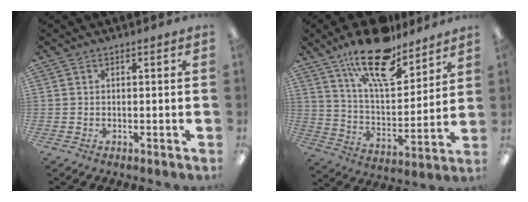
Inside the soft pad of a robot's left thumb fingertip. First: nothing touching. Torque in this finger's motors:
{"motor_torque": [0.40, 0.68, 1.53, -1.24, 0.40]}